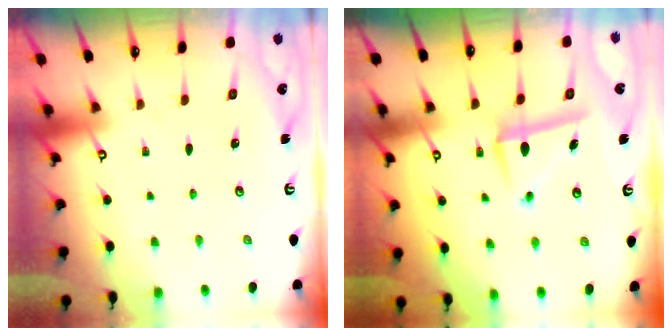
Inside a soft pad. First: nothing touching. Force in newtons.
{"total": 8.6, "press": 8.5, "slide": 1.5}